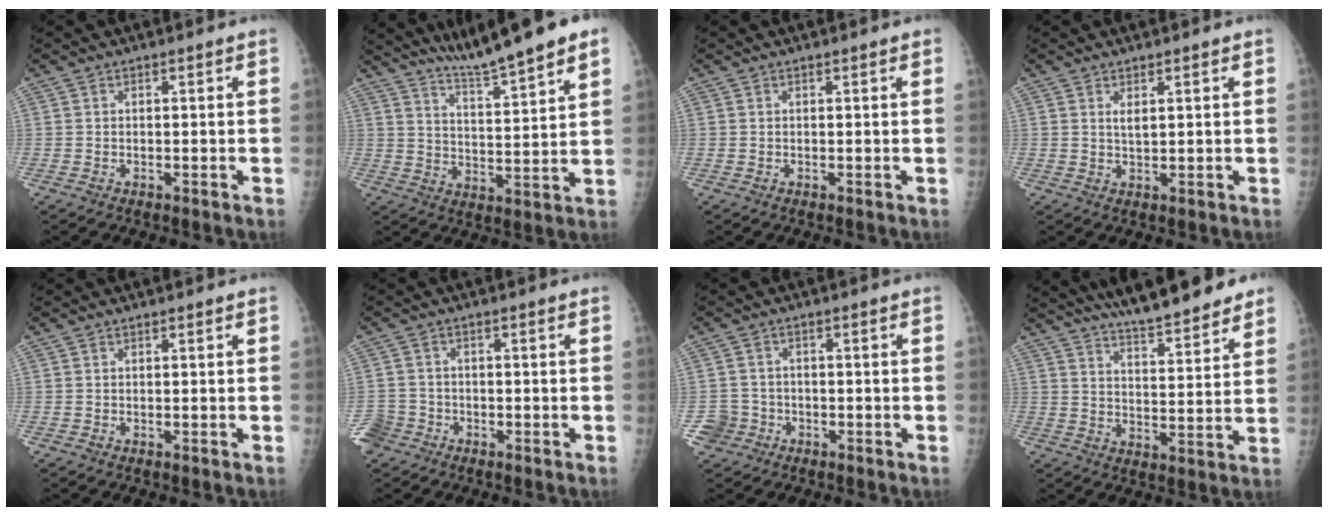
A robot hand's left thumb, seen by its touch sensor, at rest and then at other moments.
{"total": 13.0, "force": [10.4, 0.7, 7.8], "torque": [-0.113, -0.051, 0.170]}
{"total": 1.0, "force": [0.8, 0.1, 0.6], "torque": [-0.006, 0.005, 0.010]}
{"total": 1.8, "force": [1.0, 0.6, 1.4], "torque": [-0.023, -0.010, 0.020]}
{"total": 0.0}
{"total": 4.8, "force": [-3.0, 3.7, 0.6], "torque": [-0.009, 0.016, -0.059]}
{"total": 4.1, "force": [-1.7, 3.7, 0.0], "torque": [0.020, 0.016, -0.032]}
{"total": 17.5, "force": [14.6, 3.3, 9.1], "torque": [-0.113, -0.063, 0.211]}